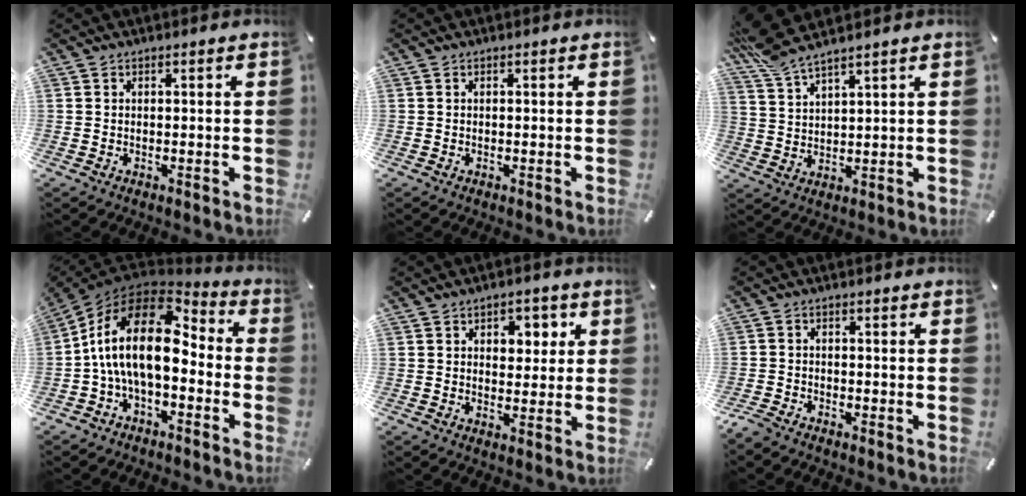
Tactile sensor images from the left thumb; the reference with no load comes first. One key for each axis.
{"total": 0.0}
{"total": 7.8, "fx": 6.9, "fy": 0.7, "fz": 3.6, "tx": -0.090, "ty": -0.033, "tz": 0.129}
{"total": 18.1, "fx": 0.6, "fy": 10.2, "fz": 15.0, "tx": -0.316, "ty": 0.002, "tz": 0.009}
{"total": 5.1, "fx": 1.6, "fy": 4.1, "fz": 2.7, "tx": -0.016, "ty": -0.008, "tz": 0.015}
{"total": 2.4, "fx": -2.2, "fy": 0.6, "fz": 0.8, "tx": -0.025, "ty": 0.006, "tz": -0.047}